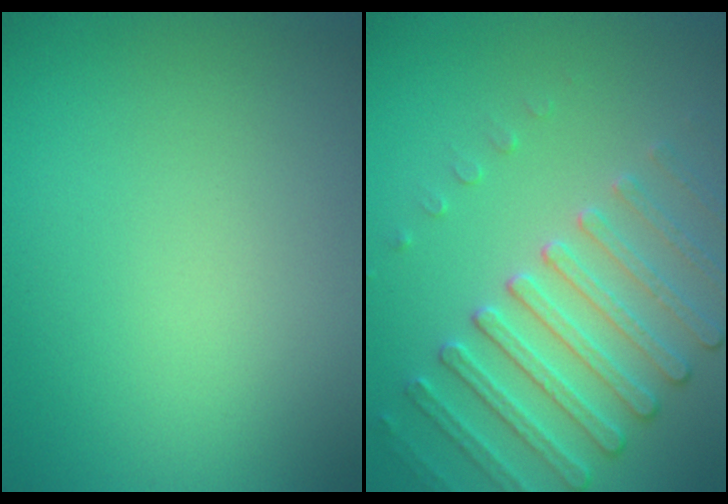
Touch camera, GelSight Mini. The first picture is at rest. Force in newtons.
{"total": 4.3, "press": 4.1, "slide": 1.3}